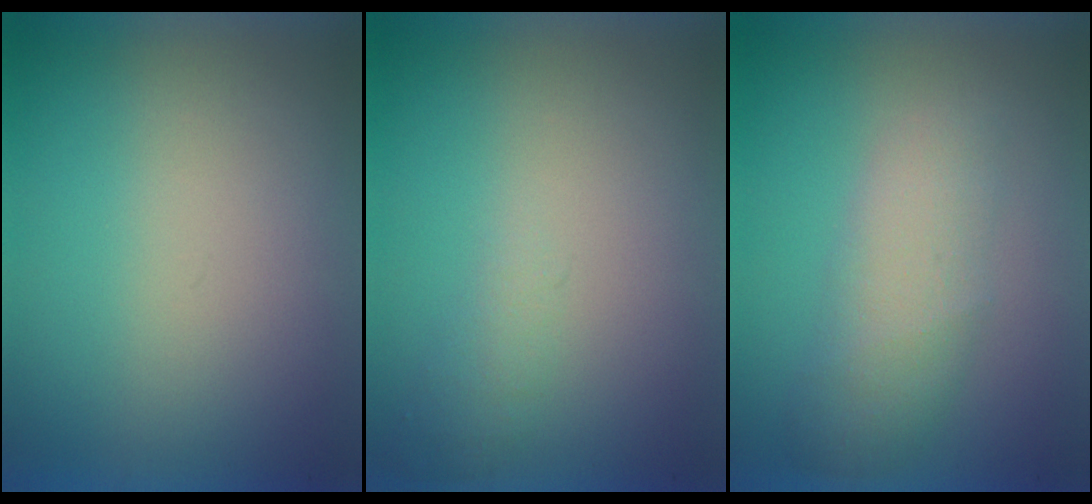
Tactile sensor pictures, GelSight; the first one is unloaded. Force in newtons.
{"total": 1.0}
{"total": 2.6}